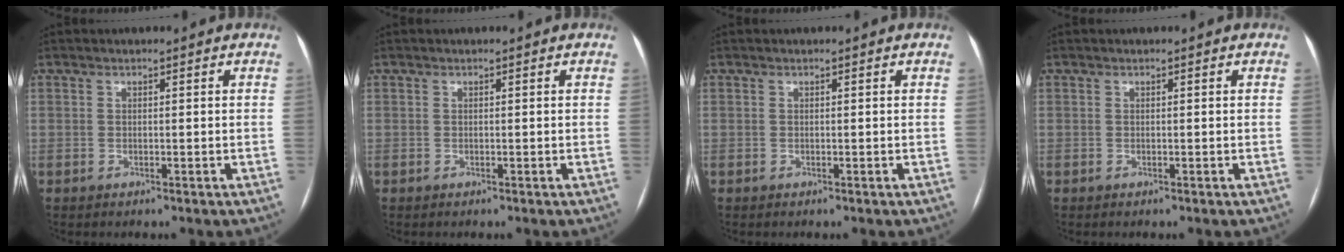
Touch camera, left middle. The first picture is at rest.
{"total": 0.0}
{"total": 0.0}
{"total": 0.0}